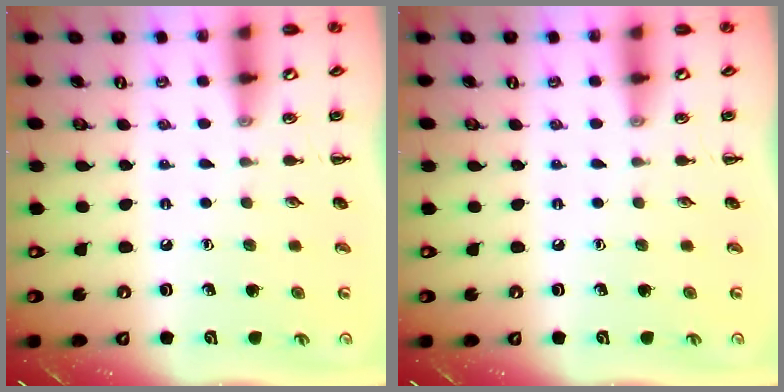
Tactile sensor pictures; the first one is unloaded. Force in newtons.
{"total": 0.0}